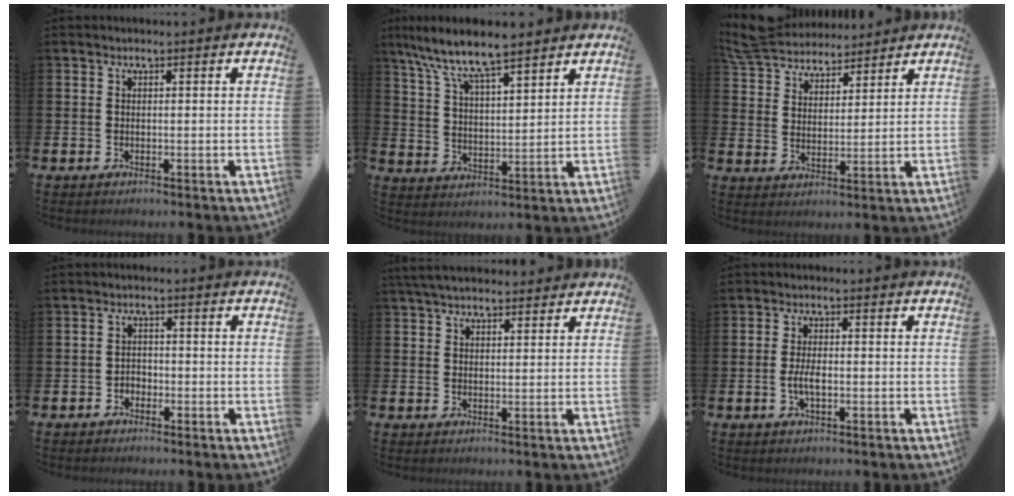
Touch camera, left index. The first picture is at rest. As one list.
[{"total": 8.3, "force": [7.5, 1.1, 3.4], "torque": [-0.099, -0.038, 0.134]}, {"total": 7.1, "force": [6.8, 1.9, 0.7], "torque": [-0.054, -0.033, 0.125]}, {"total": 1.6, "force": [-1.1, 1.1, 0.2], "torque": [-0.007, 0.004, -0.025]}, {"total": 4.1, "force": [3.8, 1.1, 1.2], "torque": [-0.033, -0.007, 0.072]}, {"total": 2.7, "force": [-0.5, 1.1, 2.4], "torque": [-0.044, 0.002, -0.011]}]